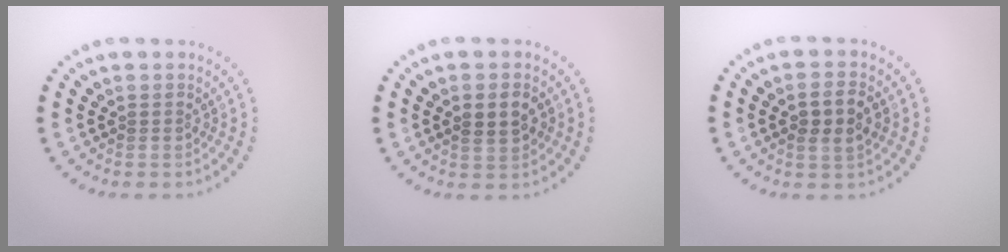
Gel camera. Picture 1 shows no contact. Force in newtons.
{"total": 2.5, "press": 2.5, "slide": 0.1}
{"total": 2.7, "press": 2.7, "slide": 0.3}